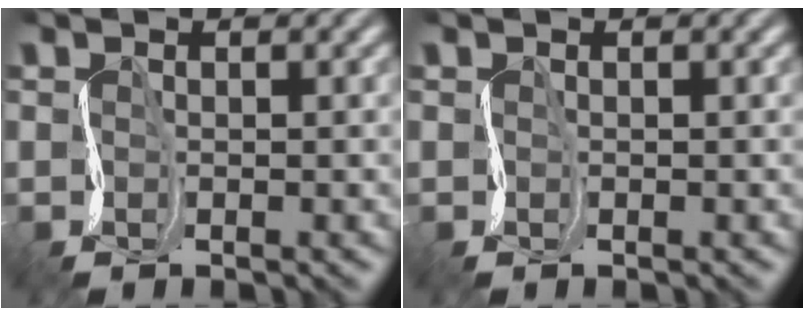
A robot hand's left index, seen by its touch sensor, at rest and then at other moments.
{"total": 0.0}